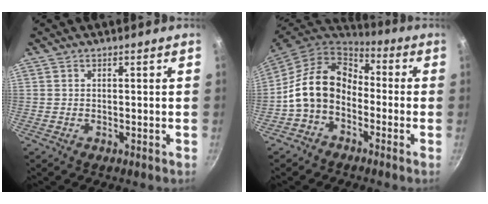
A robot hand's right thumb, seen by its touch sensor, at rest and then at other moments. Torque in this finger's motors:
{"motor_torque": [0.15, 1.81, 1.16, -0.60, 0.15]}